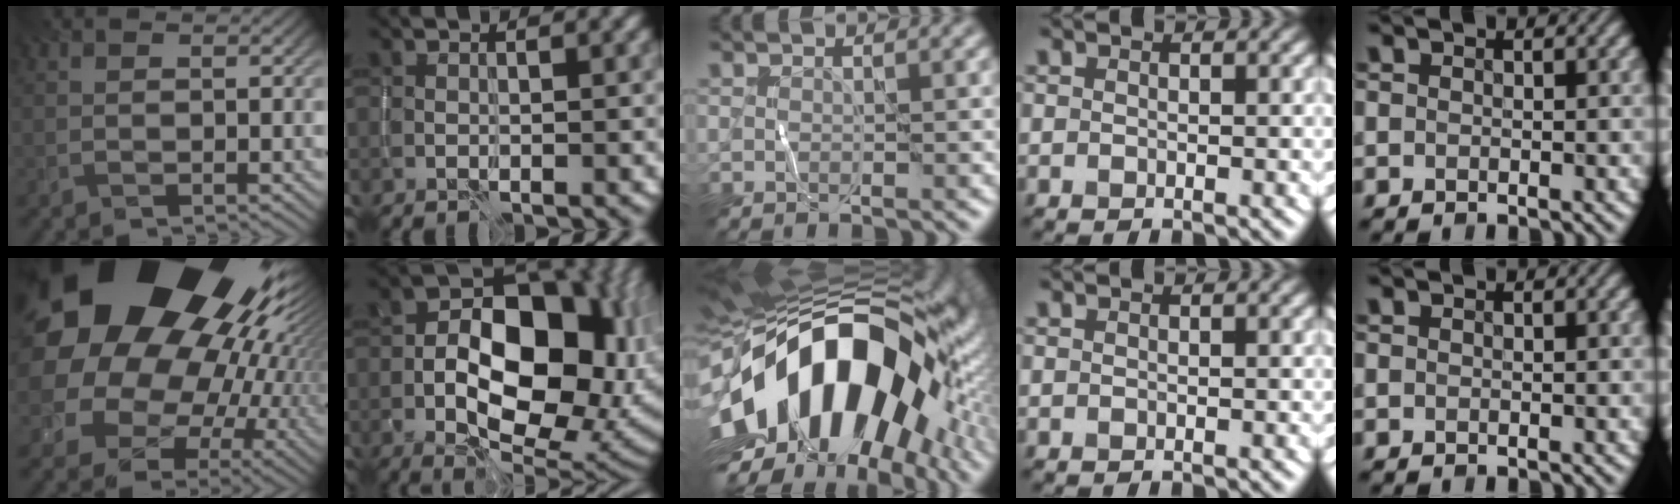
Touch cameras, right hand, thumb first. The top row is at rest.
{"thumb": {"total": 26.0, "force": [9.0, 20.2, 13.7], "torque": [-0.262, -0.024, 0.135]}, "index": {"total": 16.0, "force": [-0.5, 10.0, 12.5], "torque": [-0.159, -0.002, -0.008]}, "middle": {"total": 20.6, "force": [-1.9, 12.2, 16.5], "torque": [-0.287, -0.006, -0.039]}}